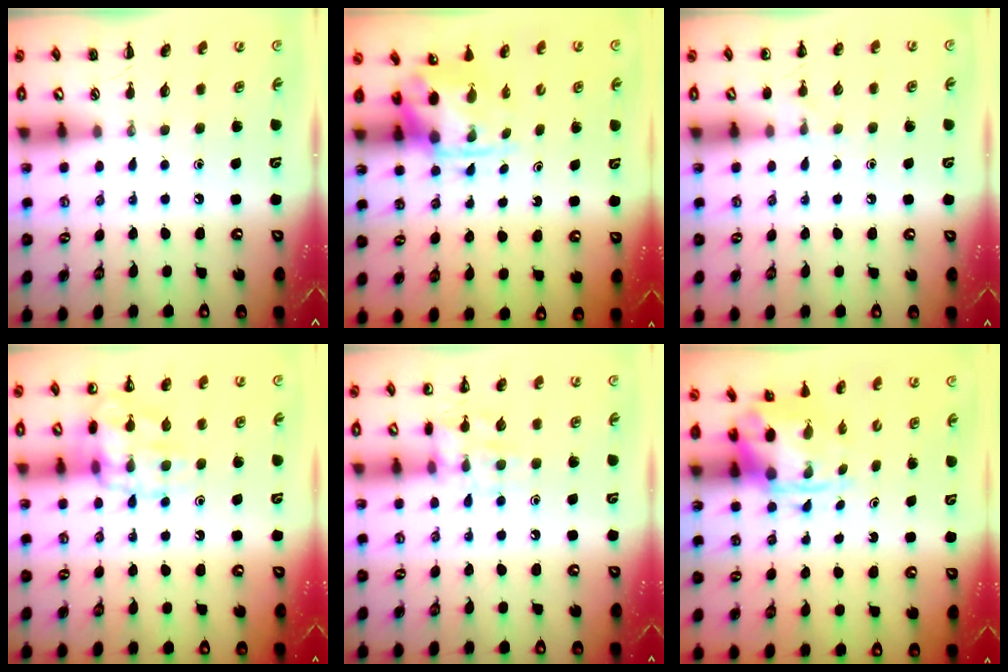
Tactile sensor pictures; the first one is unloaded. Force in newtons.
{"total": 4.0, "press": 3.9, "slide": 0.8}
{"total": 5.0, "press": 4.7, "slide": 1.7}
{"total": 13.3, "press": 13.3, "slide": 1.1}
{"total": 10.0, "press": 10.0, "slide": 0.4}
{"total": 3.6, "press": 3.5, "slide": 0.8}